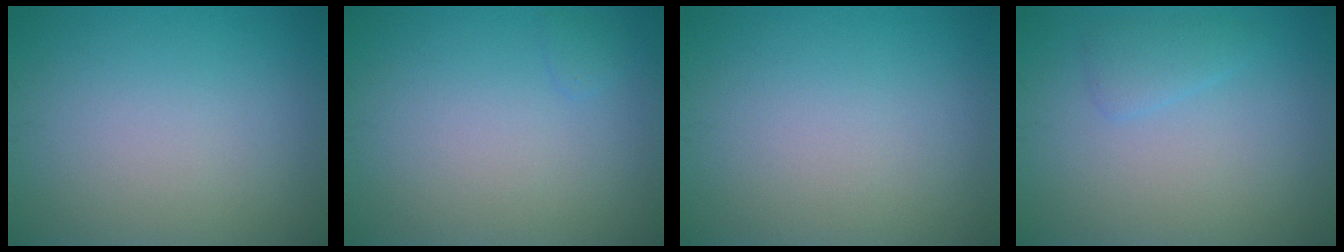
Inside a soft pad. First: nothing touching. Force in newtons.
{"total": 0.6, "press": 0.6, "slide": 0.0}
{"total": 0.0}
{"total": 1.4, "press": 1.4, "slide": 0.2}